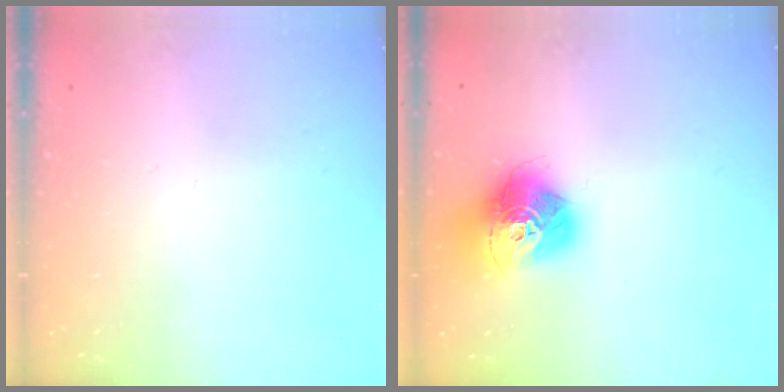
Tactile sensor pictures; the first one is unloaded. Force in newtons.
{"total": 17.0, "press": 16.9, "slide": 1.5}